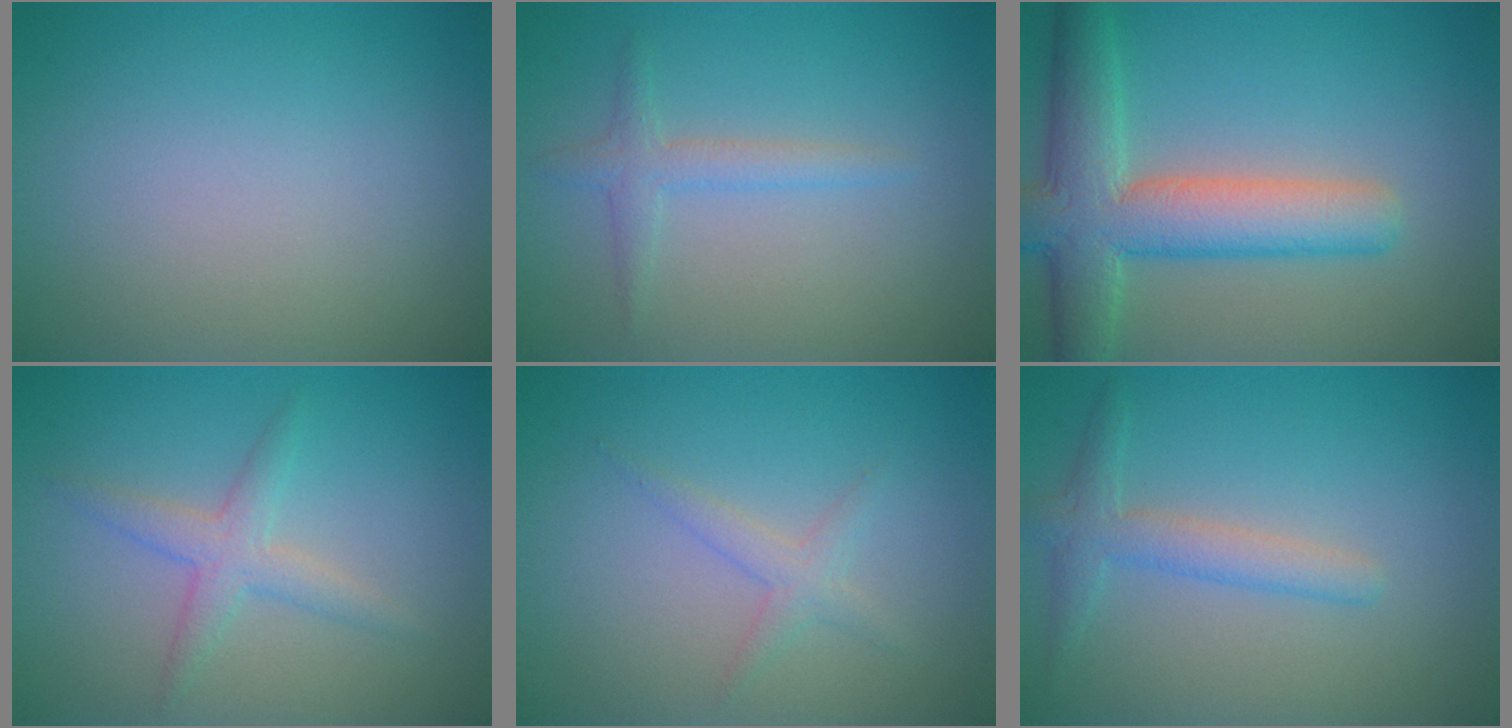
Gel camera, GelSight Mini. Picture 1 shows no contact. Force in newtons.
{"total": 1.8, "press": 1.8, "slide": 0.0}
{"total": 7.6, "press": 7.6, "slide": 0.4}
{"total": 2.4, "press": 2.4, "slide": 0.1}
{"total": 1.6, "press": 1.6, "slide": 0.1}
{"total": 2.5, "press": 2.5, "slide": 0.1}